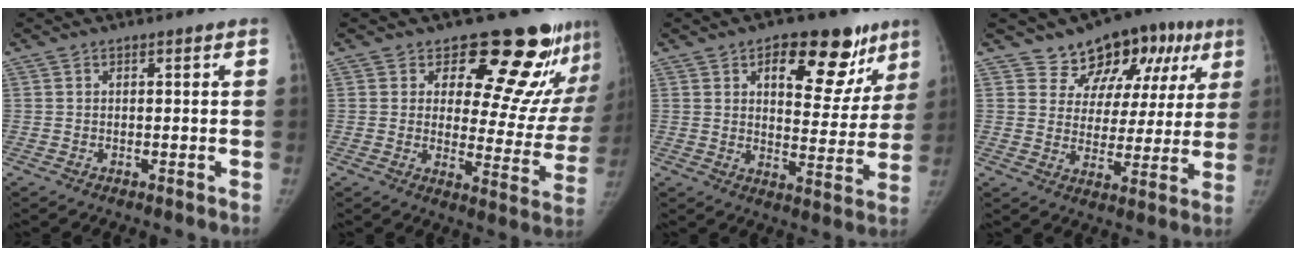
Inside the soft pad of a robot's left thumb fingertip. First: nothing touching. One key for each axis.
{"total": 17.0, "fx": 13.2, "fy": 7.3, "fz": 7.8, "tx": -0.027, "ty": -0.101, "tz": 0.157}
{"total": 16.4, "fx": 9.0, "fy": 8.7, "fz": 10.6, "tx": -0.072, "ty": -0.035, "tz": 0.123}
{"total": 14.6, "fx": 8.4, "fy": 9.9, "fz": 6.6, "tx": -0.025, "ty": -0.019, "tz": 0.116}